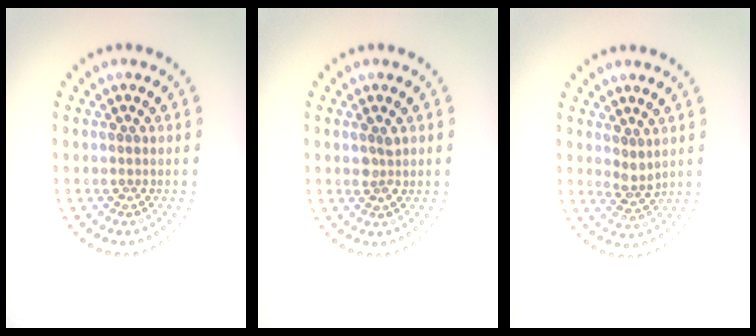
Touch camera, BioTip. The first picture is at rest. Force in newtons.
{"total": 1.0, "press": 1.0, "slide": 0.3}
{"total": 1.7, "press": 1.4, "slide": 0.9}